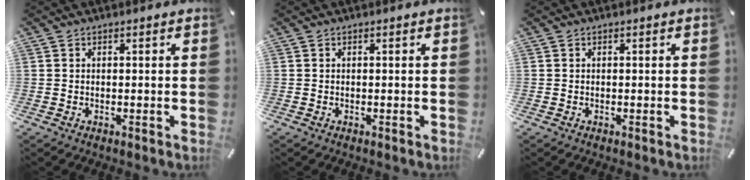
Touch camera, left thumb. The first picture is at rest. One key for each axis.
{"total": 0.0}
{"total": 0.0}